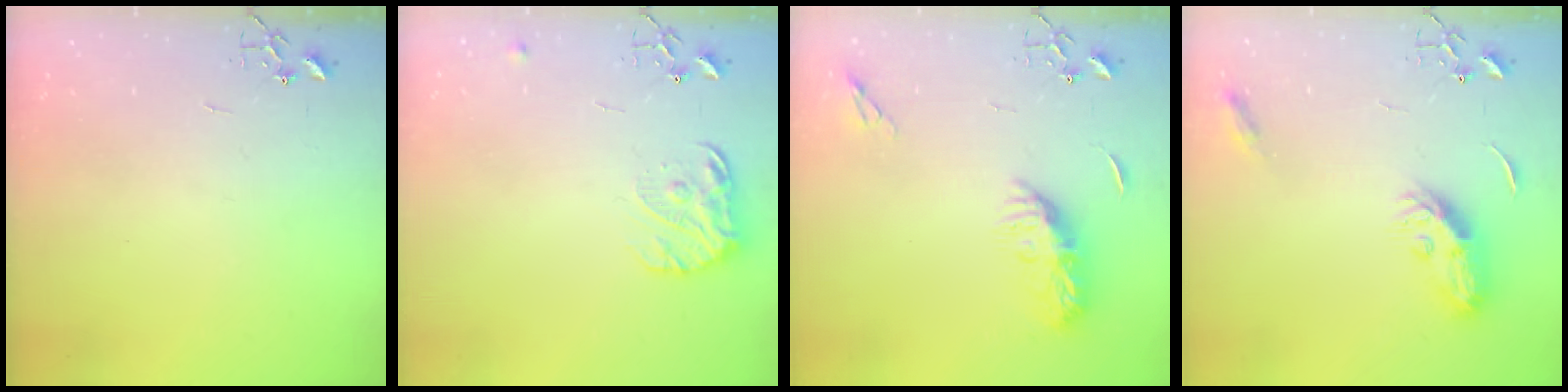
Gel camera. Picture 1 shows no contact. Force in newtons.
{"total": 11.5, "press": 11.5, "slide": 0.6}
{"total": 9.8, "press": 9.8, "slide": 0.5}
{"total": 10.4, "press": 10.4, "slide": 0.1}